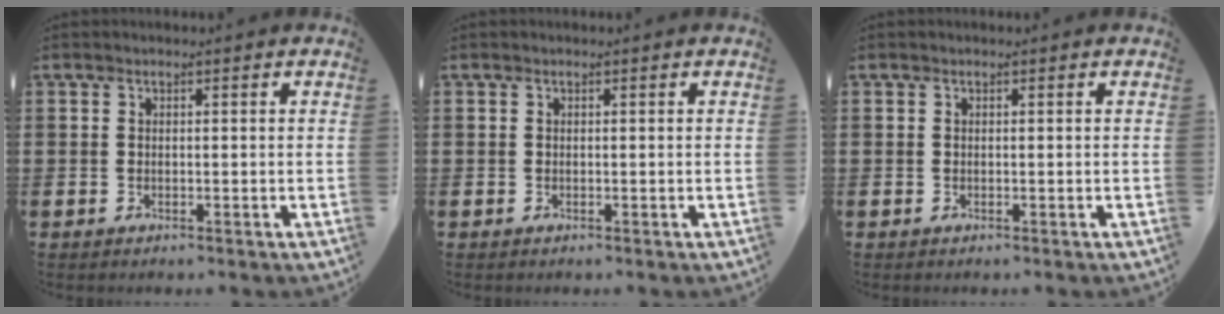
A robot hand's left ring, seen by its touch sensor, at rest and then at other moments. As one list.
[{"total": 0.0}, {"total": 0.0}]